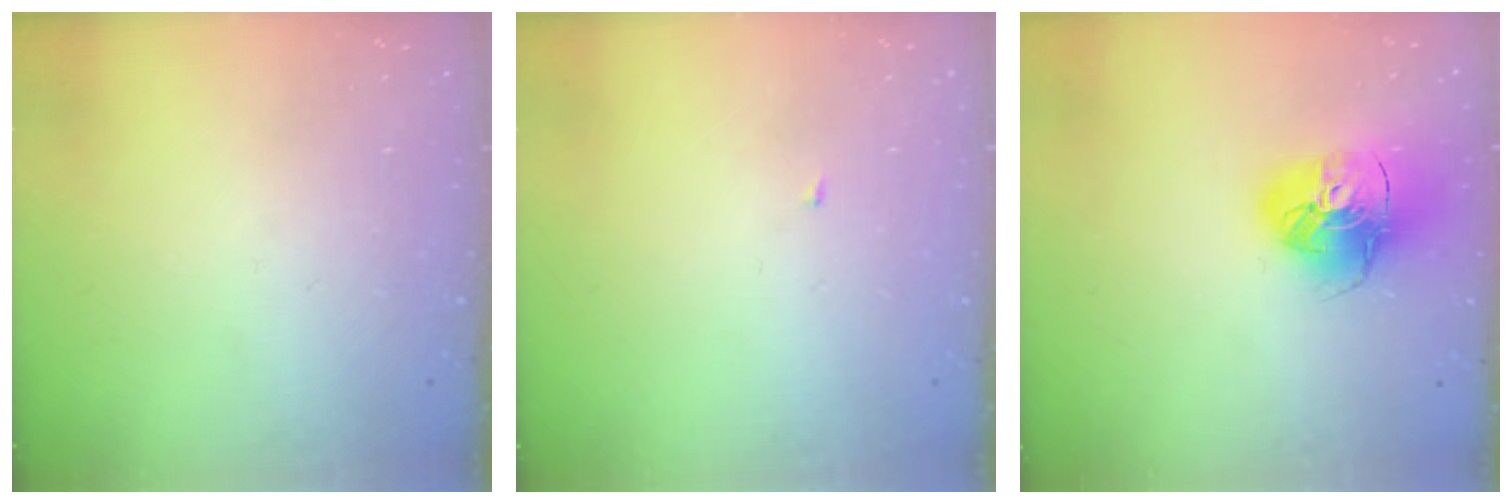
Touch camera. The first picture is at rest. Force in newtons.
{"total": 1.8, "press": 1.8, "slide": 0.2}
{"total": 14.4, "press": 14.3, "slide": 1.8}